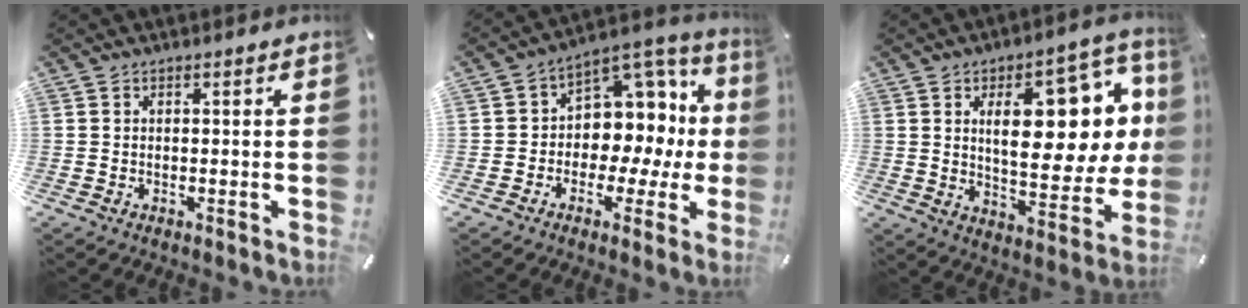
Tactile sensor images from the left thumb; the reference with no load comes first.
{"total": 10.4, "force": [1.3, 9.2, 4.8], "torque": [-0.049, -0.038, 0.030]}
{"total": 20.7, "force": [6.2, 10.0, 17.1], "torque": [-0.239, -0.023, 0.096]}